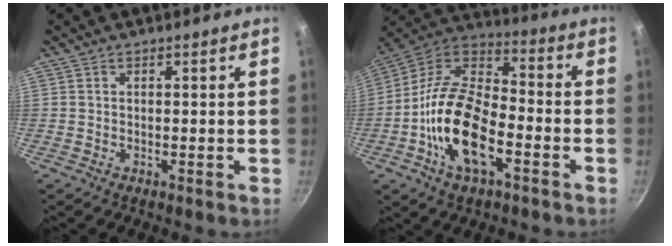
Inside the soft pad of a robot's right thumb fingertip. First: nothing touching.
{"total": 18.7, "force": [-6.2, 9.5, 14.9], "torque": [-0.265, 0.040, -0.133]}